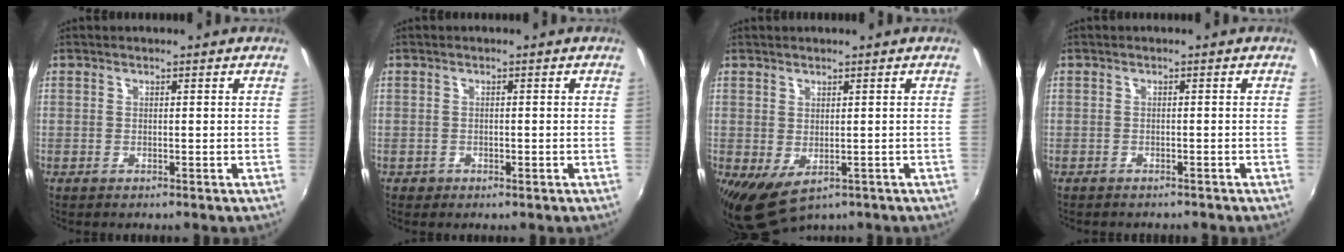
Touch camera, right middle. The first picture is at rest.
{"total": 0.9, "force": [-0.4, 0.7, 0.3], "torque": [-0.008, -0.005, -0.007]}
{"total": 4.5, "force": [-0.8, 2.6, 3.6], "torque": [-0.063, -0.017, -0.004]}
{"total": 1.5, "force": [-1.5, 0.3, 0.4], "torque": [-0.013, -0.008, -0.022]}